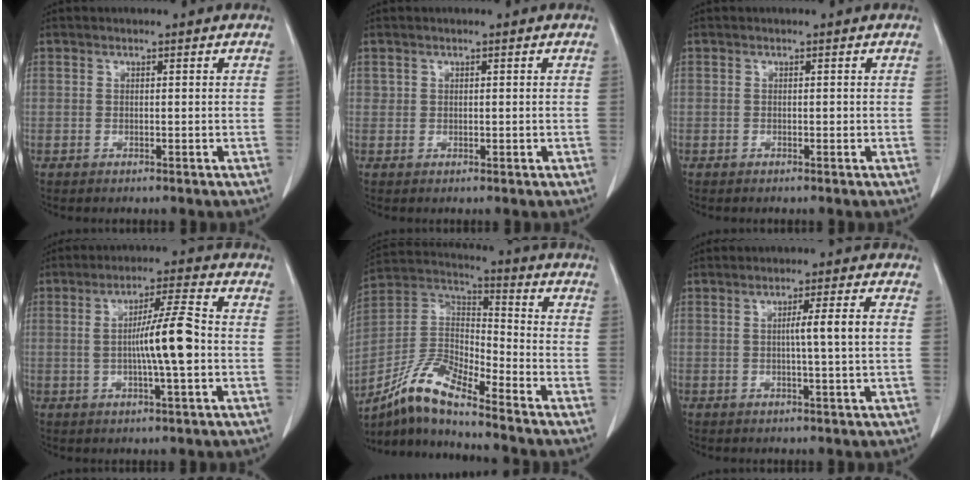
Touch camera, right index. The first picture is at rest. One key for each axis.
{"total": 0.6, "fx": 0.2, "fy": 0.5, "fz": 0.3, "tx": -0.004, "ty": 0.003, "tz": 0.006}
{"total": 0.0}
{"total": 8.9, "fx": -0.6, "fy": 0.1, "fz": 8.9, "tx": -0.148, "ty": 0.005, "tz": -0.014}
{"total": 11.0, "fx": -9.1, "fy": 1.3, "fz": 6.1, "tx": -0.138, "ty": 0.015, "tz": -0.175}
{"total": 4.7, "fx": 0.3, "fy": -0.8, "fz": 4.6, "tx": -0.077, "ty": 0.002, "tz": 0.004}